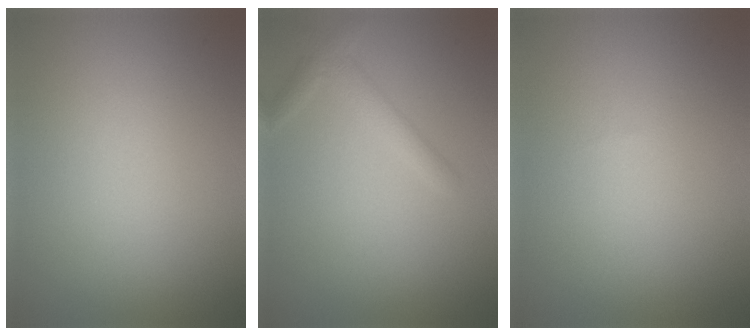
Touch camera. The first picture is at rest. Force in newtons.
{"total": 2.0, "press": 2.0, "slide": 0.1}
{"total": 0.0}